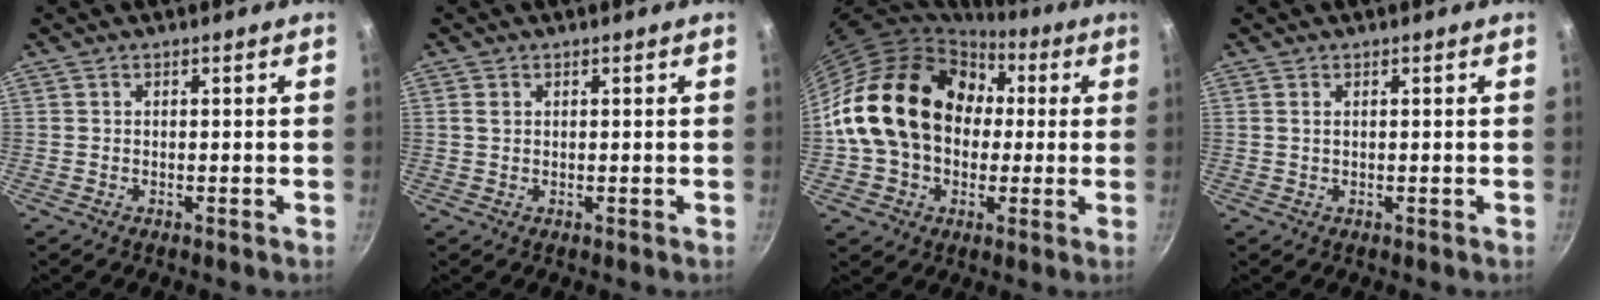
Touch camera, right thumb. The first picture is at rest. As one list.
[{"total": 1.3, "force": [0.4, 1.0, 0.7], "torque": [-0.012, 0.002, 0.007]}, {"total": 22.0, "force": [2.1, 16.9, 13.9], "torque": [-0.217, 0.046, 0.035]}, {"total": 0.8, "force": [0.2, 0.4, 0.6], "torque": [-0.011, 0.000, 0.004]}]